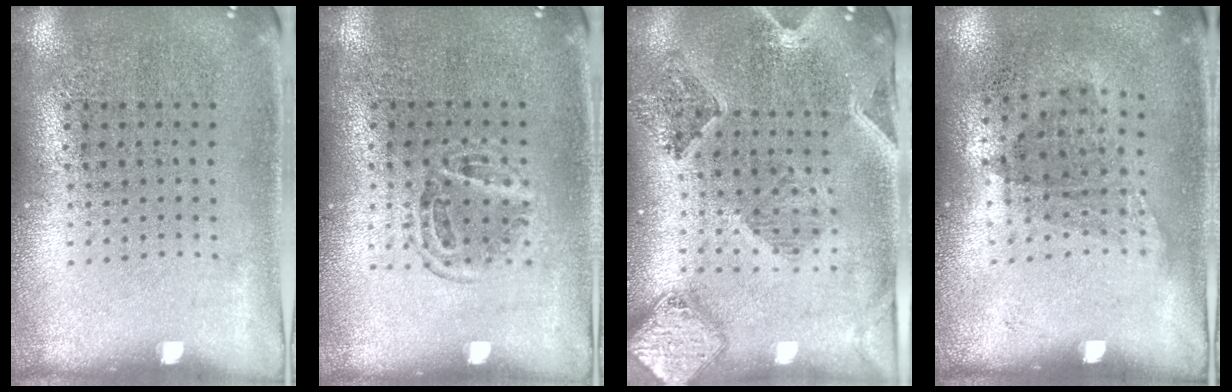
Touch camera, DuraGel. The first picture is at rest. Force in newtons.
{"total": 1.1, "press": 0.9, "slide": 0.6}
{"total": 1.6, "press": 1.5, "slide": 0.3}
{"total": 1.1, "press": 0.8, "slide": 0.7}